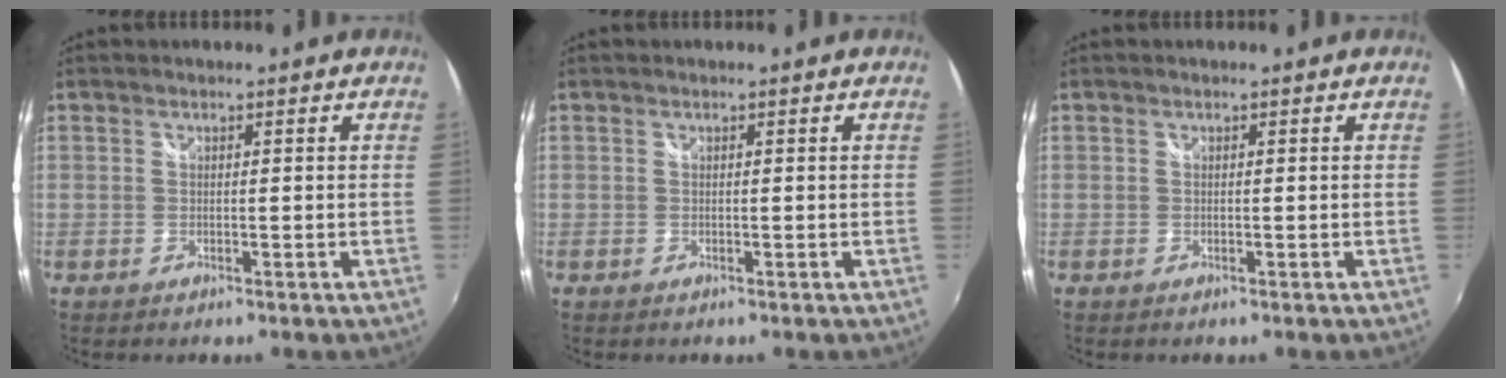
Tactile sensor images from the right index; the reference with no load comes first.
{"total": 0.0}
{"total": 0.0}